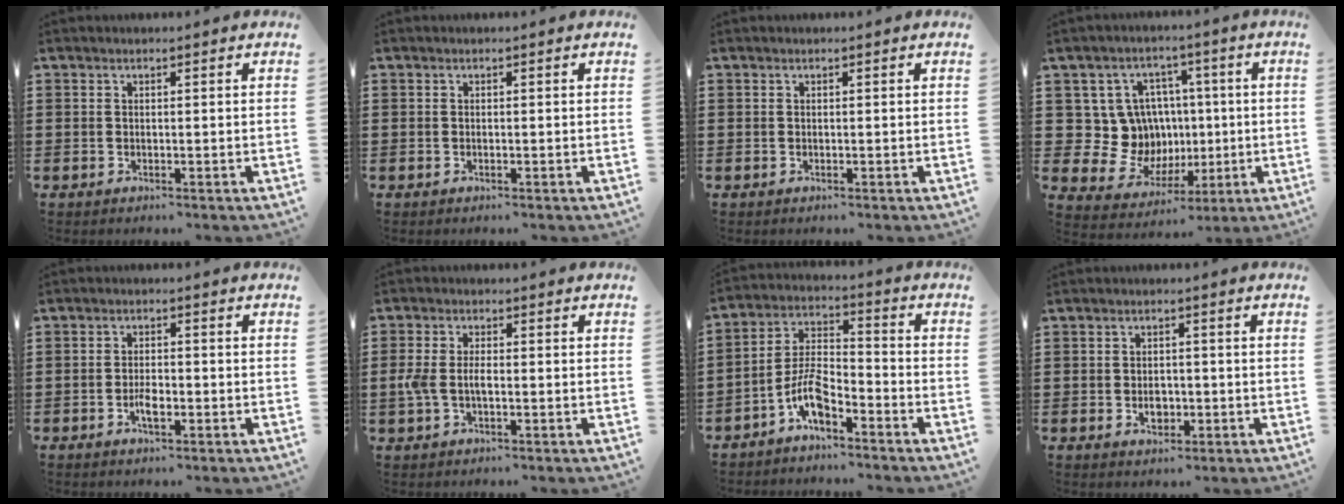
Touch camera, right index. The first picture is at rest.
{"total": 0.0}
{"total": 0.0}
{"total": 10.6, "force": [1.2, 10.1, 3.1], "torque": [-0.079, -0.005, 0.036]}
{"total": 2.9, "force": [-1.3, 1.0, 2.3], "torque": [-0.050, -0.005, -0.023]}
{"total": 3.4, "force": [-0.6, 1.6, 2.9], "torque": [-0.076, -0.004, -0.017]}
{"total": 7.0, "force": [-4.7, 2.4, 4.7], "torque": [-0.109, -0.001, -0.092]}
{"total": 2.6, "force": [-0.8, 1.7, 1.8], "torque": [-0.031, -0.005, -0.016]}